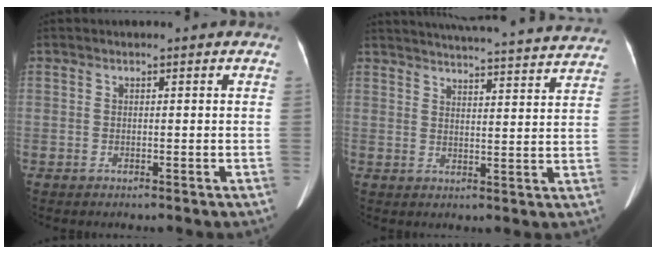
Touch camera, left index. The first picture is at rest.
{"total": 26.3, "force": [25.0, 2.2, 8.0], "torque": [-0.124, -0.028, 0.303]}